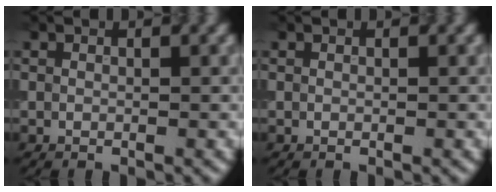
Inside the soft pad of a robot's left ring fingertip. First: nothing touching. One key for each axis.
{"total": 0.0}